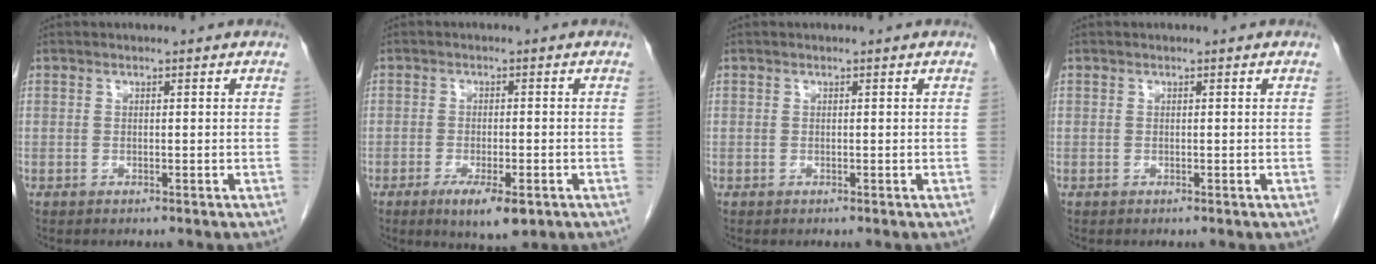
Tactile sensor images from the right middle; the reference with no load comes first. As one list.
[{"total": 5.7, "force": [-2.9, 1.7, 4.6], "torque": [-0.073, -0.009, -0.037]}, {"total": 0.0}, {"total": 0.0}]